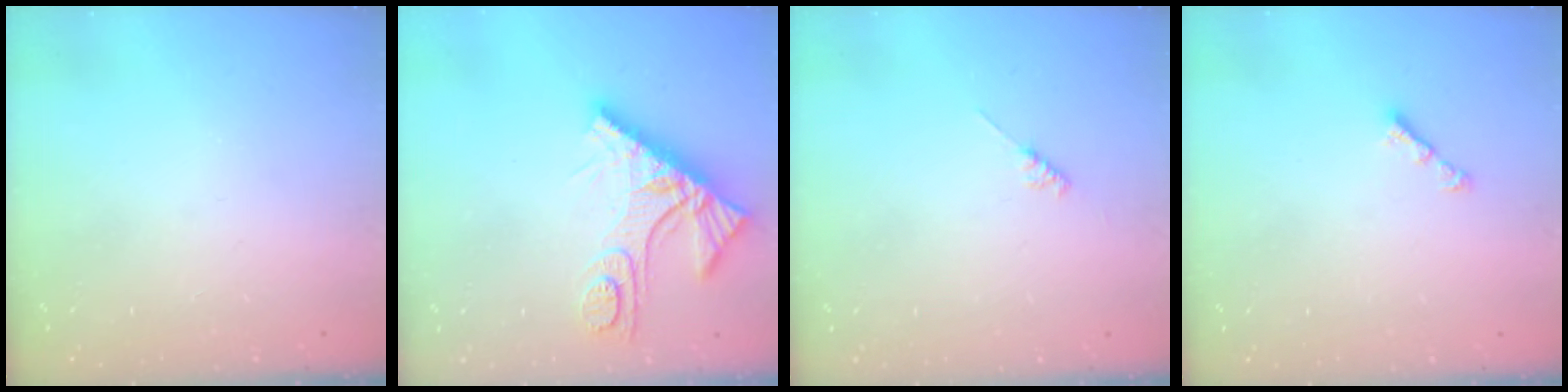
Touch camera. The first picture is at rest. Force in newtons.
{"total": 12.1, "press": 12.0, "slide": 1.1}
{"total": 1.8, "press": 1.7, "slide": 0.3}
{"total": 2.9, "press": 2.8, "slide": 0.6}